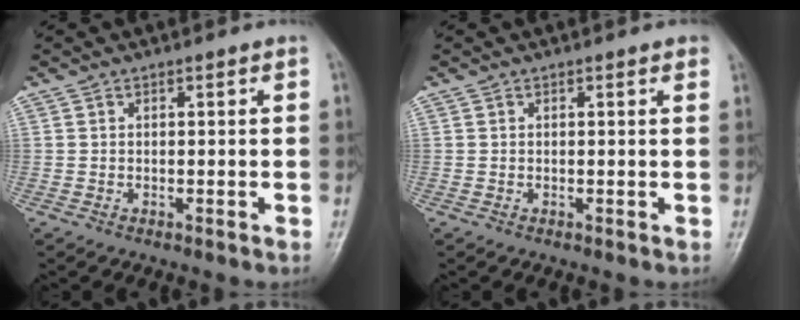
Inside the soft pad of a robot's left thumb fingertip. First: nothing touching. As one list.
[{"total": 1.2, "force": [0.8, 0.2, 0.8], "torque": [-0.008, 0.002, 0.007]}]